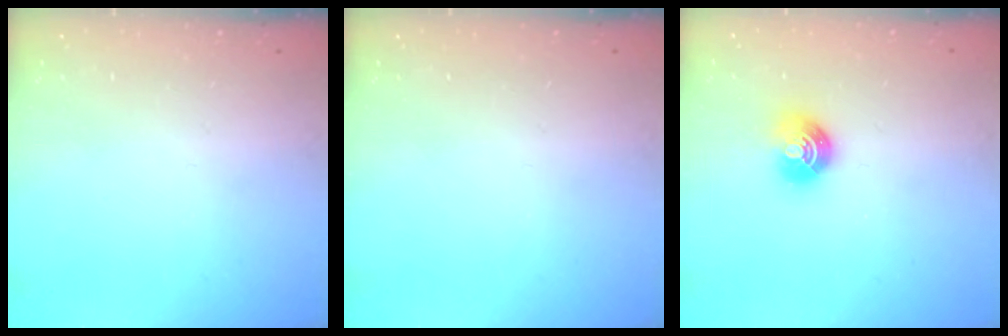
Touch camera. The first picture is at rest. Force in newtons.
{"total": 0.0}
{"total": 8.1, "press": 8.0, "slide": 1.1}